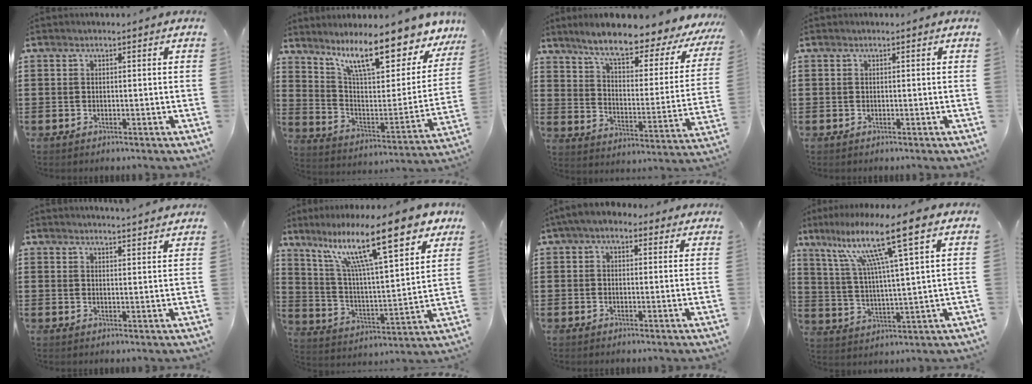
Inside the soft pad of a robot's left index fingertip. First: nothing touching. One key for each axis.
{"total": 14.2, "fx": 10.5, "fy": 2.9, "fz": 9.2, "tx": -0.180, "ty": -0.062, "tz": 0.174}
{"total": 8.7, "fx": 7.0, "fy": 1.0, "fz": 5.0, "tx": -0.109, "ty": -0.046, "tz": 0.108}
{"total": 0.0}
{"total": 2.7, "fx": 2.7, "fy": -0.5, "fz": 0.1, "tx": -0.009, "ty": -0.013, "tz": 0.050}
{"total": 16.7, "fx": 10.9, "fy": 3.3, "fz": 12.2, "tx": -0.235, "ty": -0.045, "tz": 0.175}
{"total": 3.3, "fx": 2.0, "fy": 1.9, "fz": 1.9, "tx": -0.044, "ty": 0.007, "tz": 0.035}
{"total": 12.8, "fx": 7.9, "fy": 0.1, "fz": 10.1, "tx": -0.208, "ty": -0.024, "tz": 0.121}